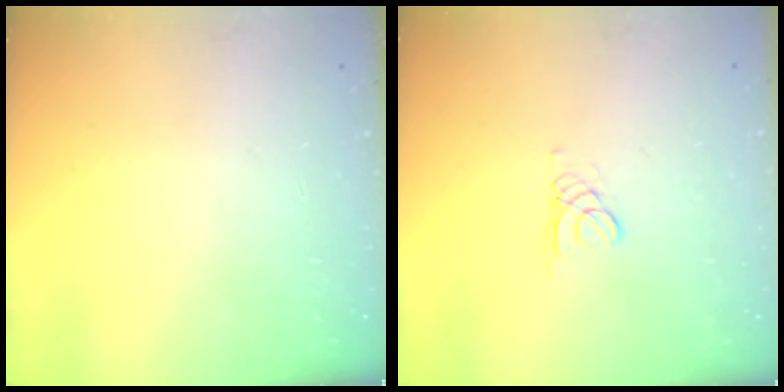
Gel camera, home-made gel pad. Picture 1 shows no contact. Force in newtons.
{"total": 1.5, "press": 1.5, "slide": 0.1}